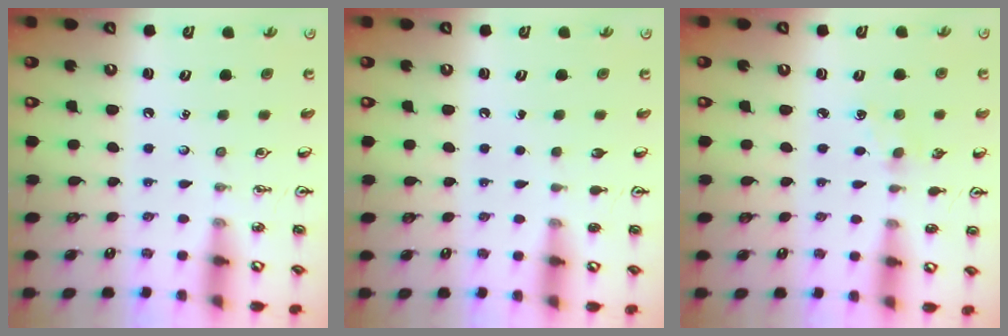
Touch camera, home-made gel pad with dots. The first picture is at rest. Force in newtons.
{"total": 0.0}
{"total": 2.9, "press": 2.9, "slide": 0.4}